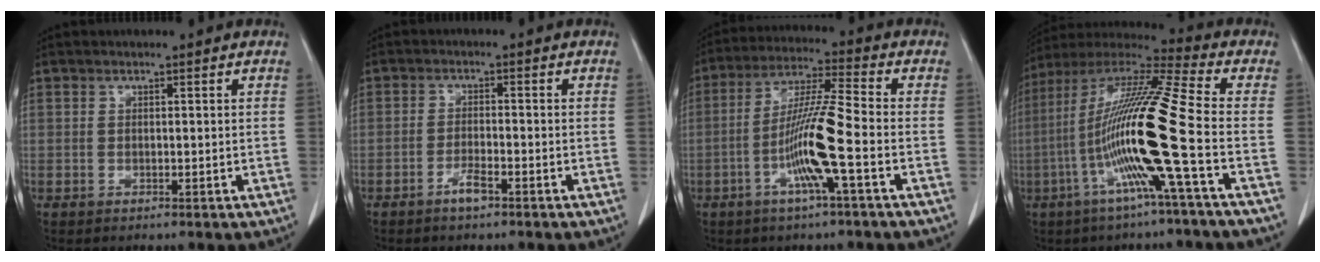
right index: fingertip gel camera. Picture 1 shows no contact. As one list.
[{"total": 2.4, "force": [-1.6, 0.3, 1.7], "torque": [-0.031, 0.001, -0.029]}, {"total": 10.6, "force": [-3.4, -0.5, 10.1], "torque": [-0.198, -0.001, -0.070]}, {"total": 17.9, "force": [-4.6, -1.7, 17.2], "torque": [-0.332, -0.004, -0.103]}]